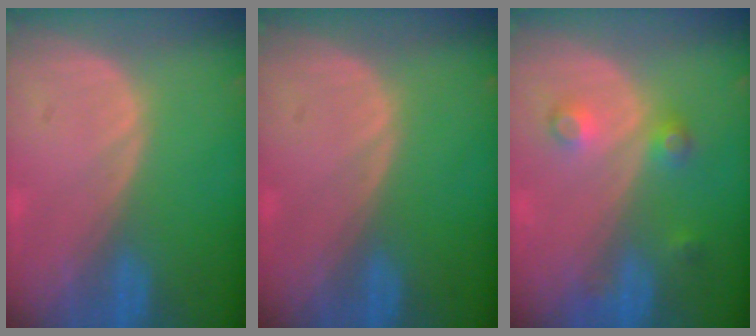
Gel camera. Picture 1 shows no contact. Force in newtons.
{"total": 0.0}
{"total": 3.8, "press": 3.4, "slide": 1.7}